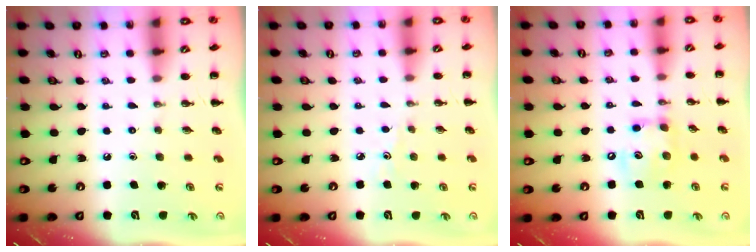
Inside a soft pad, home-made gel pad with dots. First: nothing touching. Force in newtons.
{"total": 2.2, "press": 2.0, "slide": 0.9}
{"total": 10.7, "press": 10.7, "slide": 1.1}